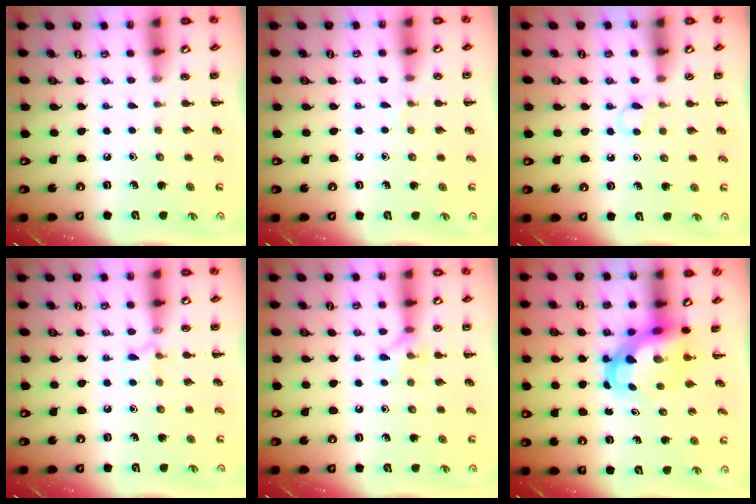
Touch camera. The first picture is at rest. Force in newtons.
{"total": 3.6, "press": 3.4, "slide": 1.2}
{"total": 3.1, "press": 2.9, "slide": 1.0}
{"total": 5.6, "press": 5.4, "slide": 1.3}
{"total": 6.8, "press": 6.7, "slide": 1.0}
{"total": 5.5, "press": 5.3, "slide": 1.4}